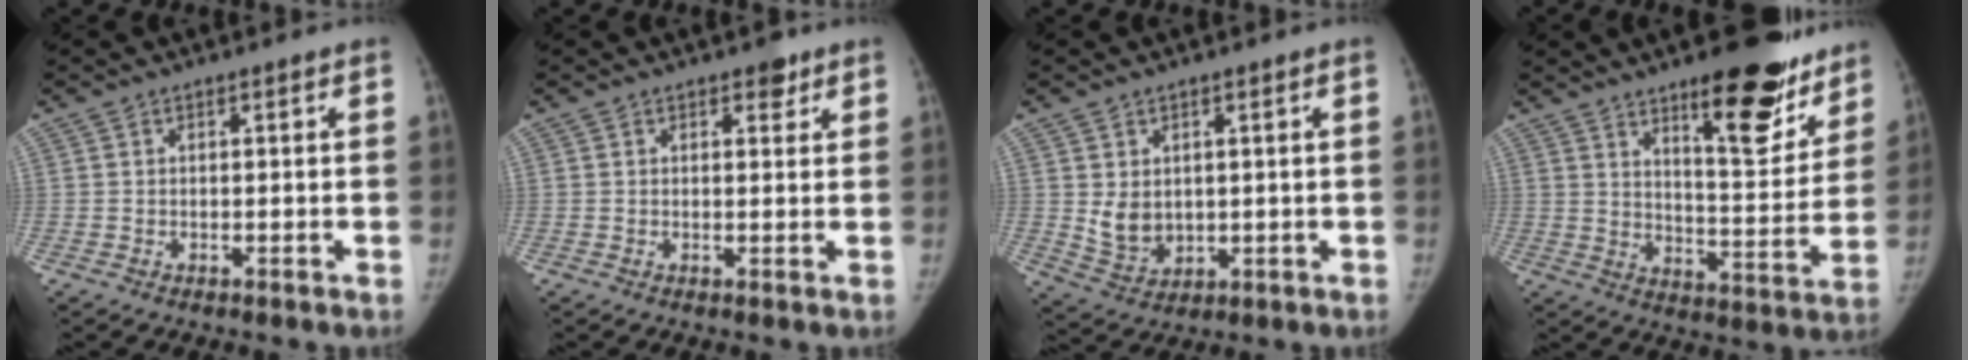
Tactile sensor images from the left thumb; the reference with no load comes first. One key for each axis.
{"total": 2.3, "fx": 1.5, "fy": 1.3, "fz": 1.1, "tx": -0.001, "ty": -0.007, "tz": 0.017}
{"total": 5.8, "fx": 1.0, "fy": 4.6, "fz": 3.4, "tx": -0.044, "ty": -0.019, "tz": 0.037}
{"total": 18.2, "fx": 11.8, "fy": 6.0, "fz": 12.5, "tx": -0.120, "ty": -0.082, "tz": 0.175}